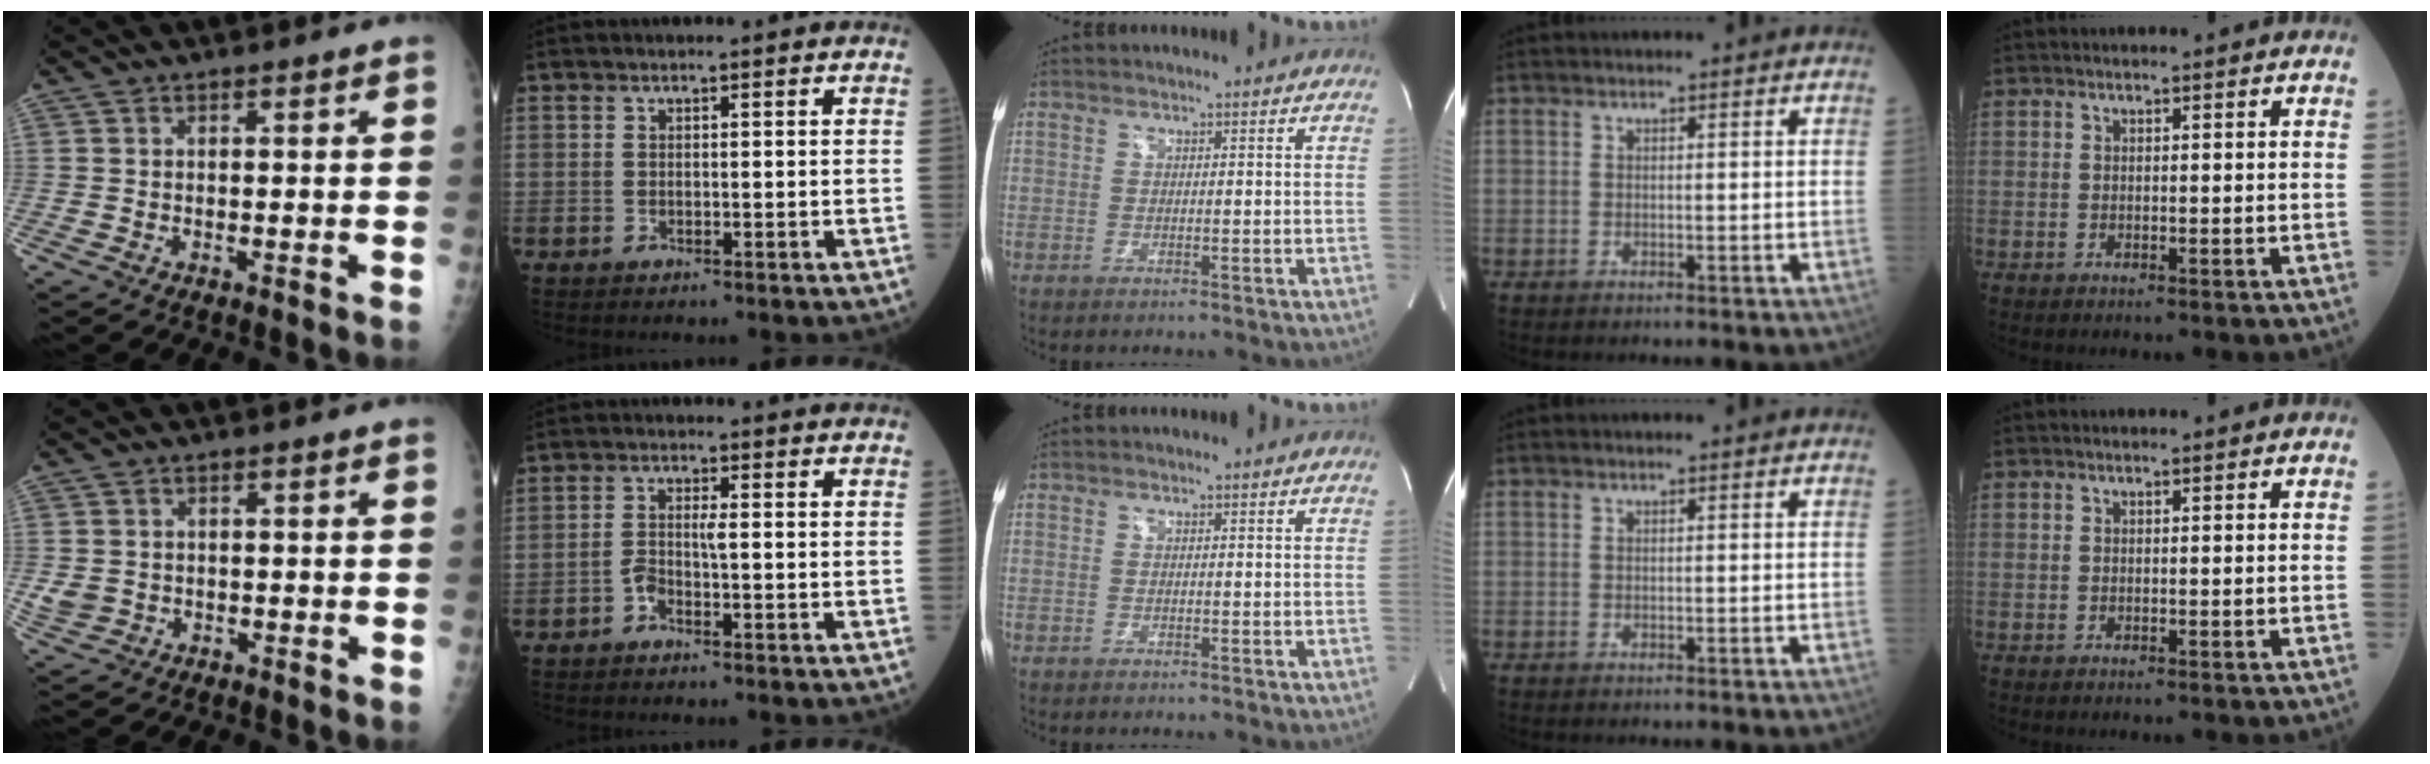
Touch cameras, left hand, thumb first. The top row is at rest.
{"thumb": {"total": 3.2, "force": [-0.6, 2.9, 1.1], "torque": [-0.016, 0.006, -0.003]}, "index": {"total": 2.3, "force": [-1.0, 0.5, 1.9], "torque": [-0.038, 0.006, -0.019]}}